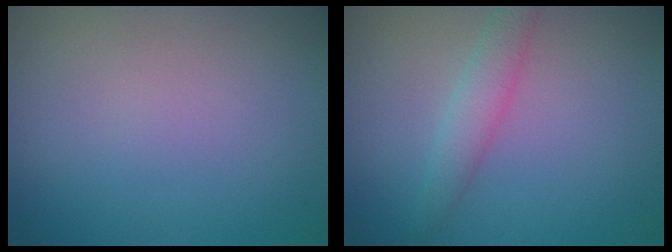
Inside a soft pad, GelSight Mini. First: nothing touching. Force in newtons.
{"total": 2.3, "press": 2.3, "slide": 0.0}